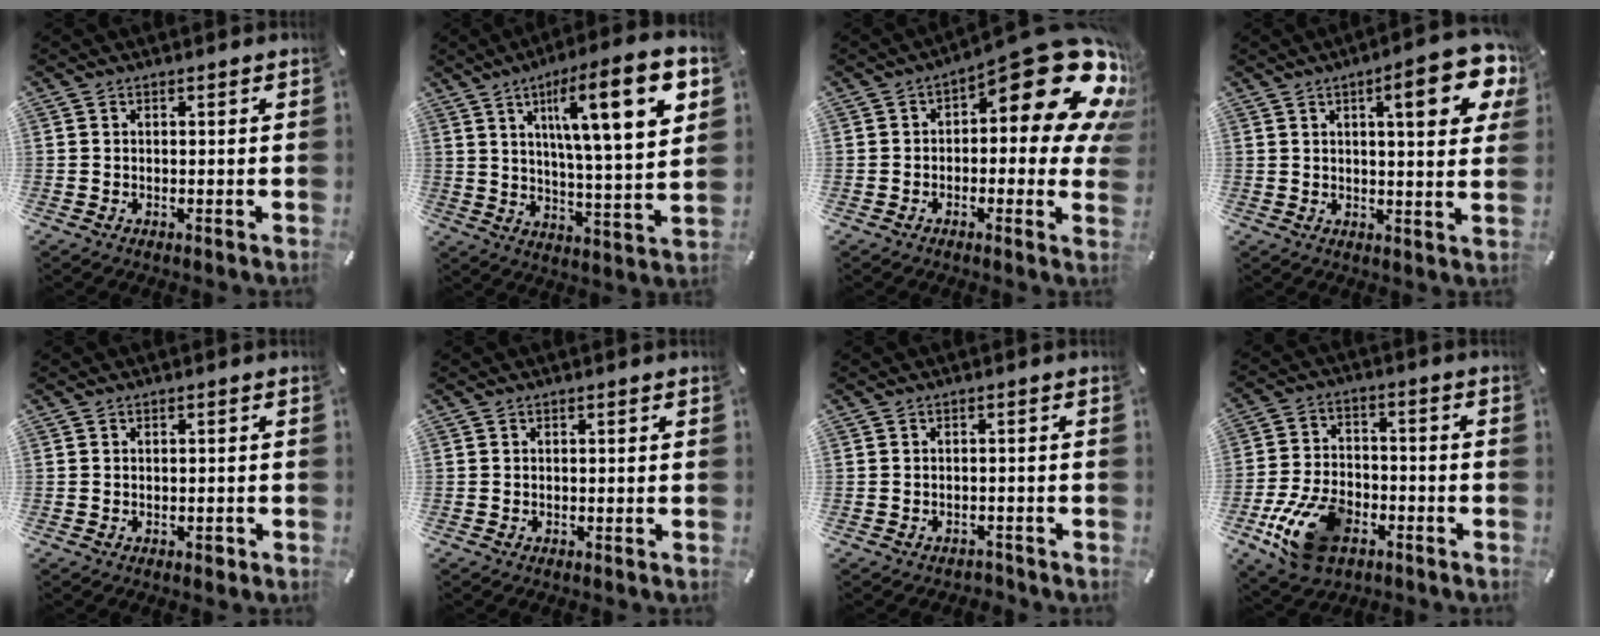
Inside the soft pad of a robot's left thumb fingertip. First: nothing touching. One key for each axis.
{"total": 18.2, "fx": 8.4, "fy": 4.1, "fz": 15.7, "tx": -0.238, "ty": -0.035, "tz": 0.119}
{"total": 20.6, "fx": 10.2, "fy": 7.9, "fz": 16.1, "tx": -0.190, "ty": -0.084, "tz": 0.167}
{"total": 15.2, "fx": 6.8, "fy": 4.1, "fz": 13.0, "tx": -0.179, "ty": -0.027, "tz": 0.099}
{"total": 1.4, "fx": -0.7, "fy": 0.8, "fz": 0.9, "tx": -0.017, "ty": 0.003, "tz": -0.013}
{"total": 0.0}
{"total": 1.4, "fx": -1.2, "fy": 0.7, "fz": 0.2, "tx": -0.005, "ty": 0.006, "tz": -0.028}
{"total": 15.1, "fx": -7.2, "fy": 9.2, "fz": 9.6, "tx": -0.177, "ty": 0.038, "tz": -0.121}